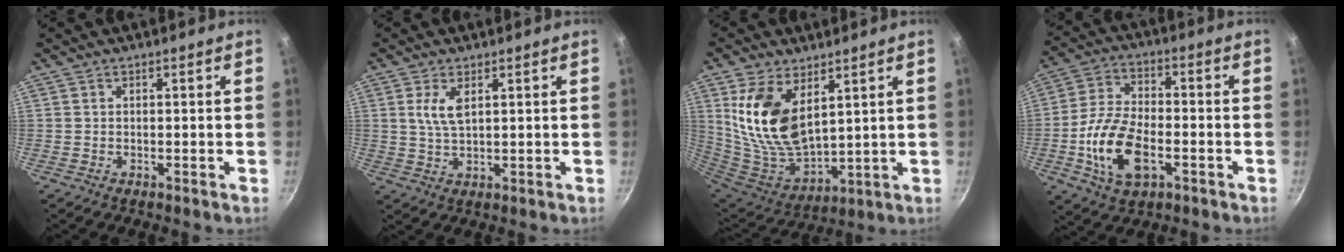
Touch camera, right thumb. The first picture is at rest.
{"total": 4.8, "force": [1.7, 2.1, 3.9], "torque": [-0.075, -0.009, 0.034]}
{"total": 17.0, "force": [6.2, 9.5, 12.7], "torque": [-0.240, -0.056, 0.135]}
{"total": 14.2, "force": [-4.1, 7.8, 11.1], "torque": [-0.209, 0.025, -0.079]}